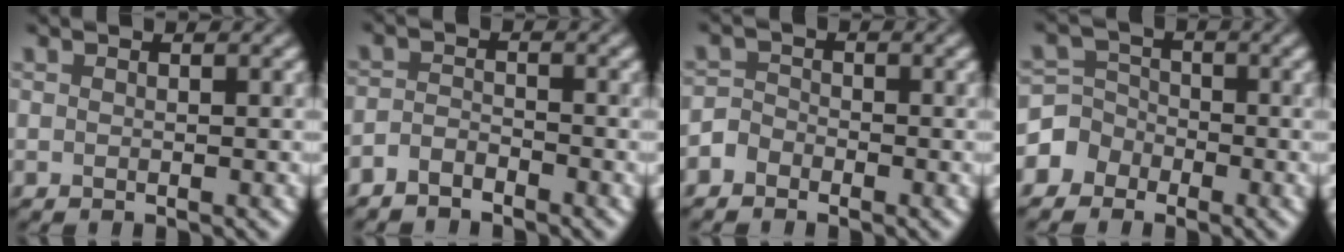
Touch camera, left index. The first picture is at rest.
{"total": 1.7, "force": [-1.5, 0.6, 0.4], "torque": [-0.009, 0.007, -0.036]}
{"total": 1.6, "force": [-1.2, 1.1, 0.2], "torque": [0.003, 0.010, -0.029]}
{"total": 2.8, "force": [-1.6, 2.3, 0.0], "torque": [0.016, 0.013, -0.044]}